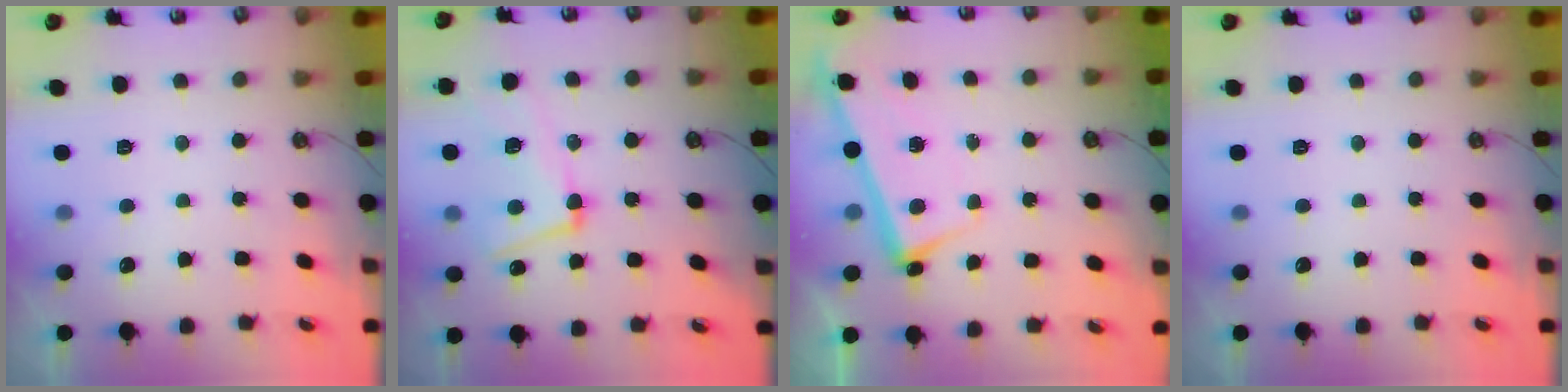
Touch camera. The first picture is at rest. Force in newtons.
{"total": 7.3, "press": 7.1, "slide": 1.8}
{"total": 2.5, "press": 2.5, "slide": 0.7}
{"total": 0.0}